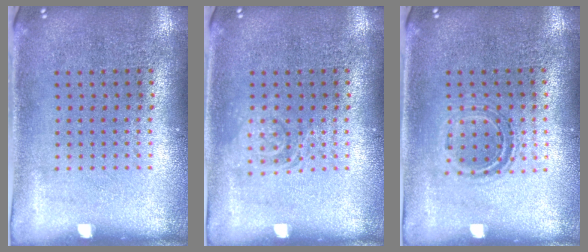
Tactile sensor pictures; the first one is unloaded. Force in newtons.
{"total": 1.6, "press": 1.6, "slide": 0.3}
{"total": 1.1, "press": 0.9, "slide": 0.6}